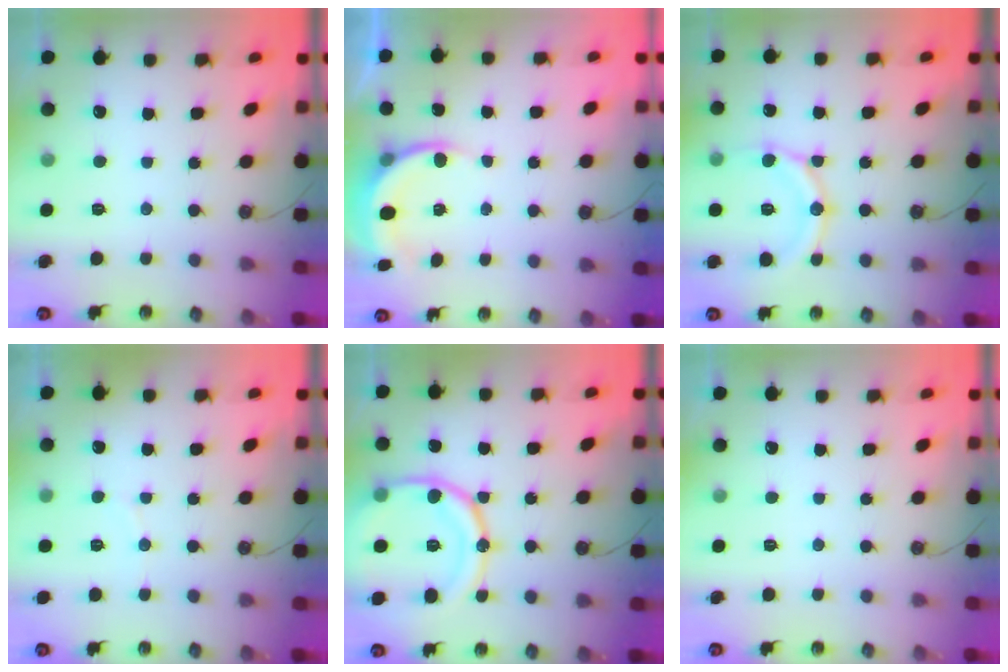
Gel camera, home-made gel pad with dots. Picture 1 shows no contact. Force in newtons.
{"total": 6.3, "press": 6.2, "slide": 1.0}
{"total": 14.3, "press": 14.2, "slide": 1.5}
{"total": 2.8, "press": 2.8, "slide": 0.4}
{"total": 17.9, "press": 17.8, "slide": 2.1}
{"total": 0.0}